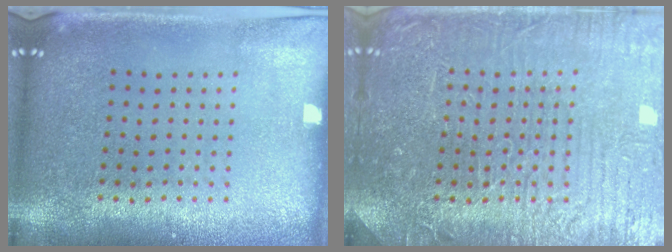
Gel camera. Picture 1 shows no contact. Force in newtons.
{"total": 4.8, "press": 4.8, "slide": 0.6}